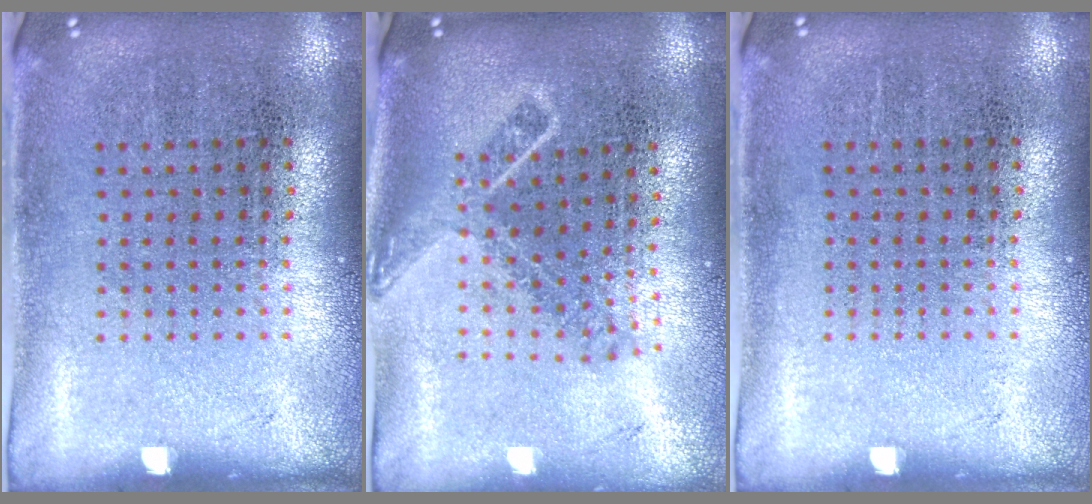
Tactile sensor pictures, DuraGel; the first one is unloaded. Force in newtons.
{"total": 1.7, "press": 1.3, "slide": 1.2}
{"total": 0.0}